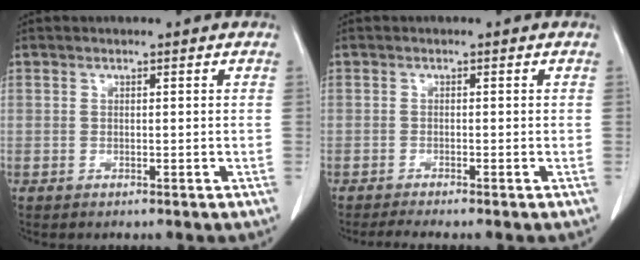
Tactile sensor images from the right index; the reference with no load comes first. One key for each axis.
{"total": 2.3, "fx": -2.0, "fy": -0.5, "fz": 1.0, "tx": -0.019, "ty": -0.006, "tz": -0.036}